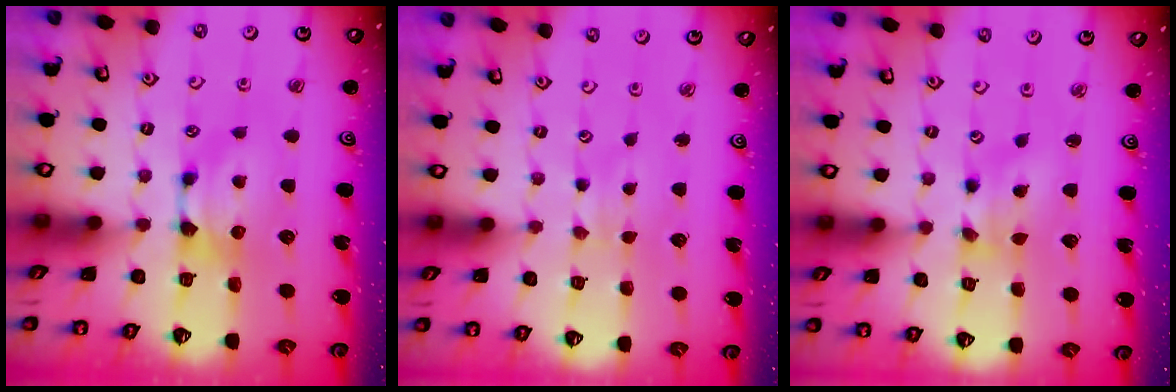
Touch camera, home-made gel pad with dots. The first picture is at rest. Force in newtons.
{"total": 2.4, "press": 2.3, "slide": 0.4}
{"total": 1.4, "press": 0.9, "slide": 1.1}